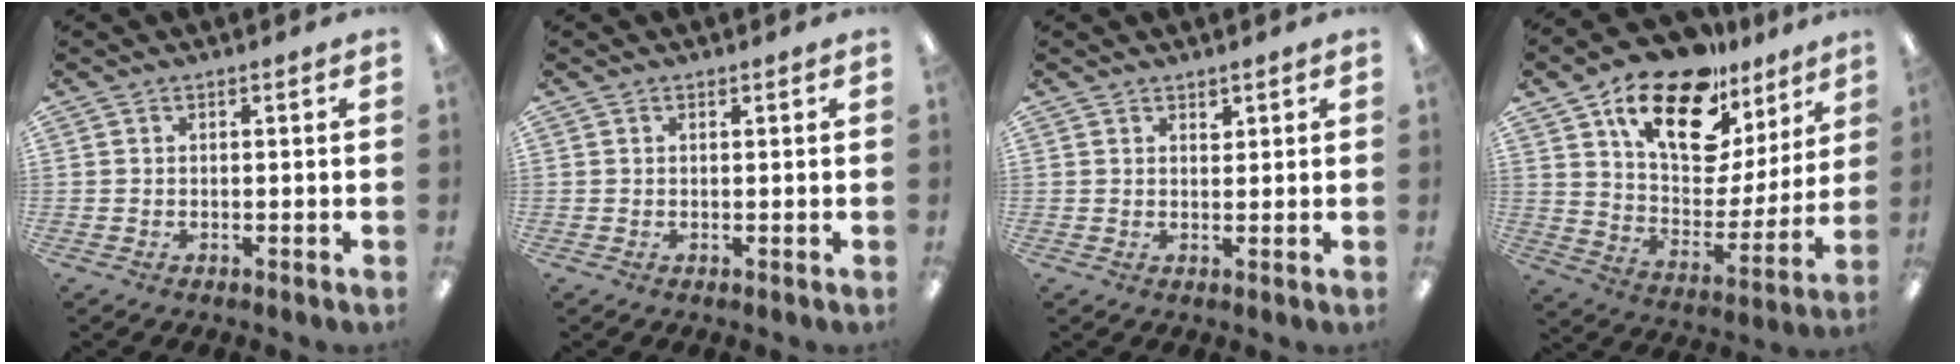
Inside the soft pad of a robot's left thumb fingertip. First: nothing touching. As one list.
[{"total": 0.0}, {"total": 1.6, "force": [1.2, 0.9, 0.2], "torque": [0.012, -0.007, 0.021]}, {"total": 20.4, "force": [13.6, 10.1, 11.3], "torque": [-0.190, -0.084, 0.240]}]